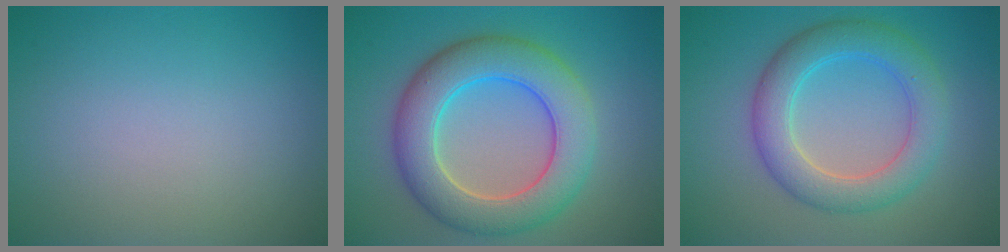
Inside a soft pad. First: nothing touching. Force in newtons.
{"total": 8.1, "press": 8.1, "slide": 0.4}
{"total": 5.4, "press": 5.4, "slide": 0.2}